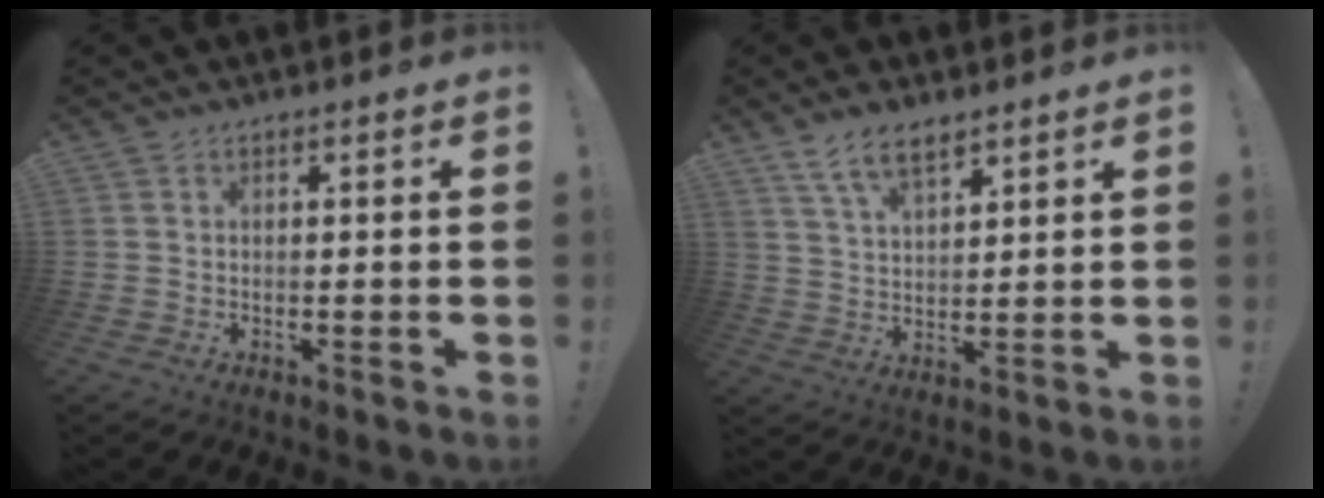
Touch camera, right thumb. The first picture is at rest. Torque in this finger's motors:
{"motor_torque": [-0.03, 0.09, 0.20, -0.06, 0.00]}